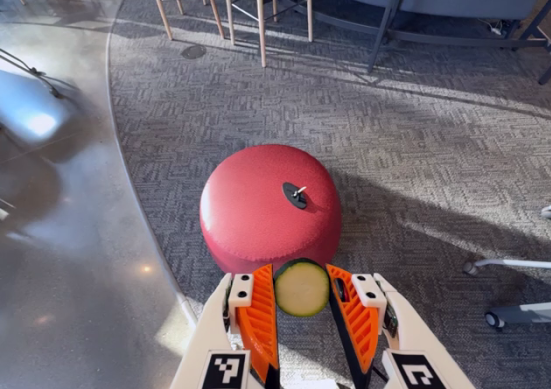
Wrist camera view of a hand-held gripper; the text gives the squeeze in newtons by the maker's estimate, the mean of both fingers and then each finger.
{"total": 5.1, "left": 4.8, "right": 5.4}